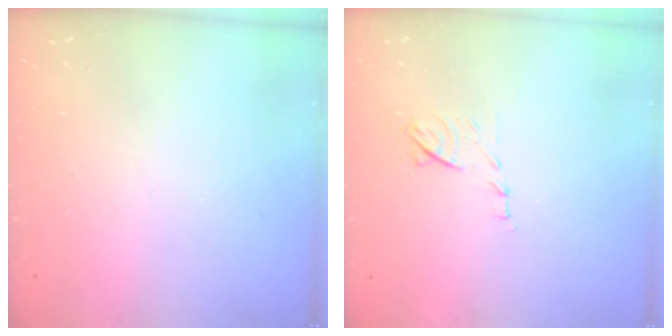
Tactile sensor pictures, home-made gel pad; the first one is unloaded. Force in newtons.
{"total": 7.6, "press": 7.6, "slide": 0.7}